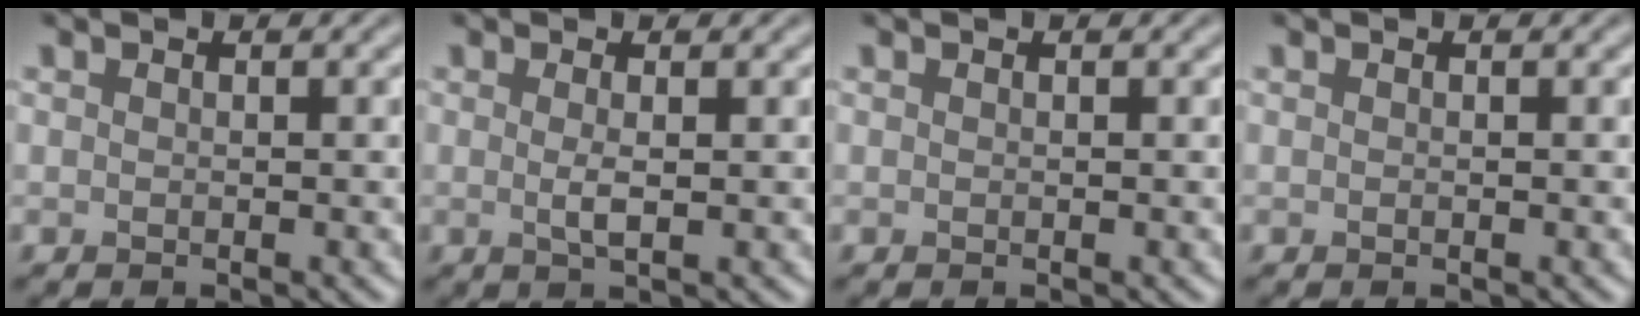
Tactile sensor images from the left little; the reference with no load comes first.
{"total": 1.4, "force": [0.2, 0.3, 1.4], "torque": [-0.026, 0.000, 0.001]}
{"total": 0.0}
{"total": 0.0}